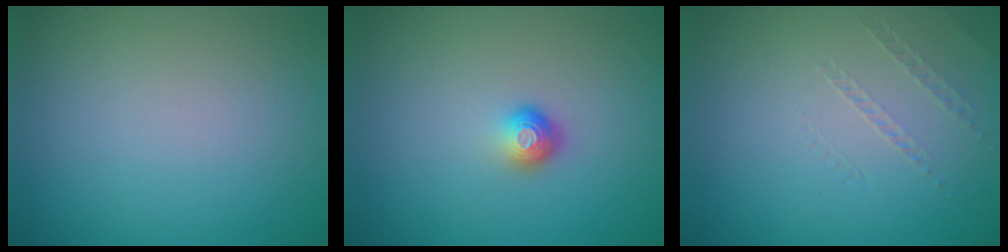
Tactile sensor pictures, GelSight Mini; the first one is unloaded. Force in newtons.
{"total": 1.8, "press": 1.1, "slide": 1.4}
{"total": 0.9, "press": 0.1, "slide": 0.9}